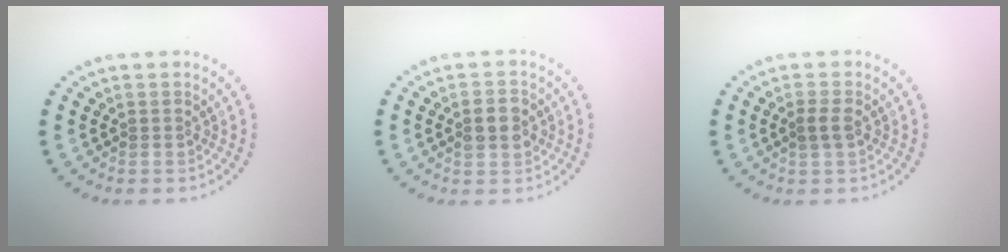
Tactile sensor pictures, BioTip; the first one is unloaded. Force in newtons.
{"total": 3.0, "press": 3.0, "slide": 0.2}
{"total": 1.5, "press": 1.5, "slide": 0.3}